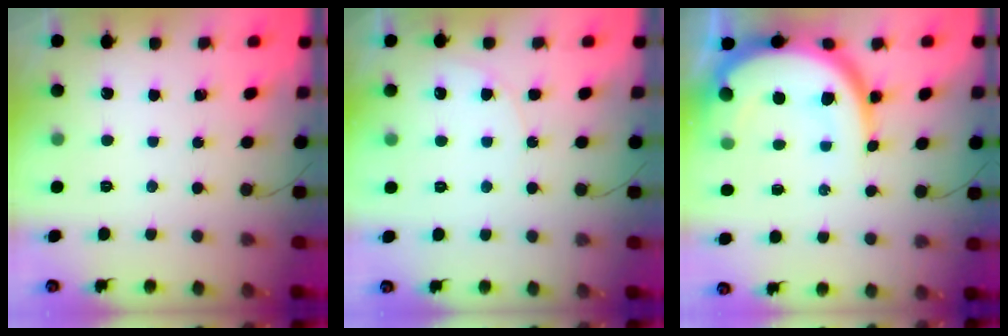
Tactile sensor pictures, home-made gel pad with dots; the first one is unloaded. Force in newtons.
{"total": 6.7, "press": 6.7, "slide": 0.4}
{"total": 16.6, "press": 16.6, "slide": 1.3}